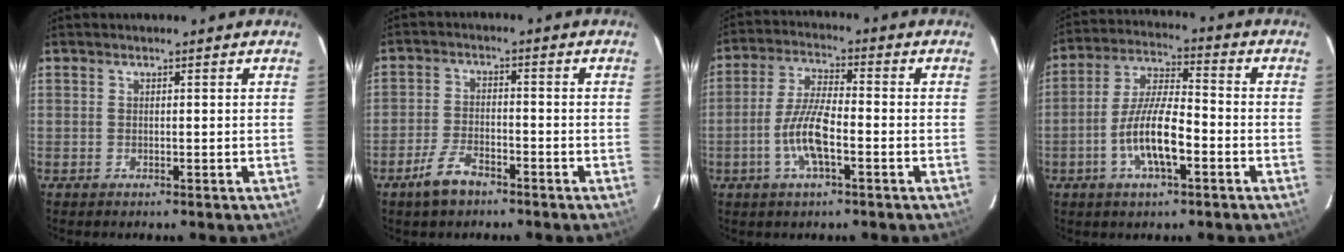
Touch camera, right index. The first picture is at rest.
{"total": 6.1, "force": [-4.4, 2.5, 3.5], "torque": [-0.087, 0.000, -0.081]}
{"total": 8.6, "force": [-3.1, 2.2, 7.7], "torque": [-0.161, 0.002, -0.062]}
{"total": 10.9, "force": [-4.1, 2.9, 9.6], "torque": [-0.195, 0.002, -0.076]}